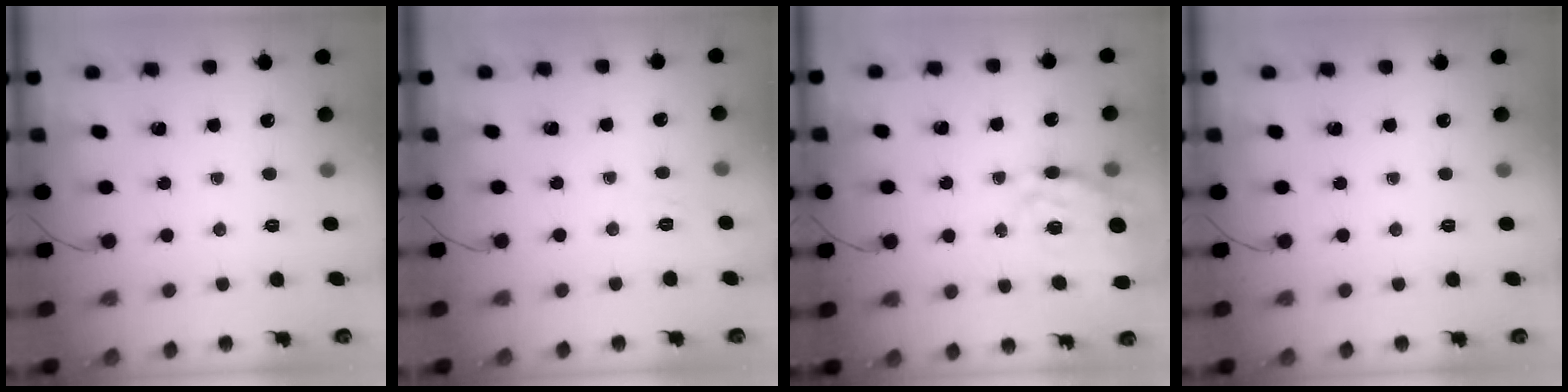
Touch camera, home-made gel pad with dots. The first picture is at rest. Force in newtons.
{"total": 2.7, "press": 2.1, "slide": 1.6}
{"total": 14.3, "press": 13.7, "slide": 3.9}
{"total": 0.0}